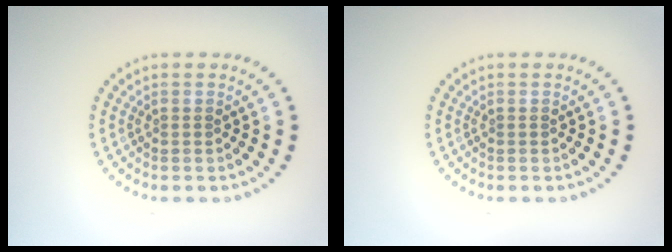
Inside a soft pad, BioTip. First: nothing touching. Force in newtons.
{"total": 0.0}